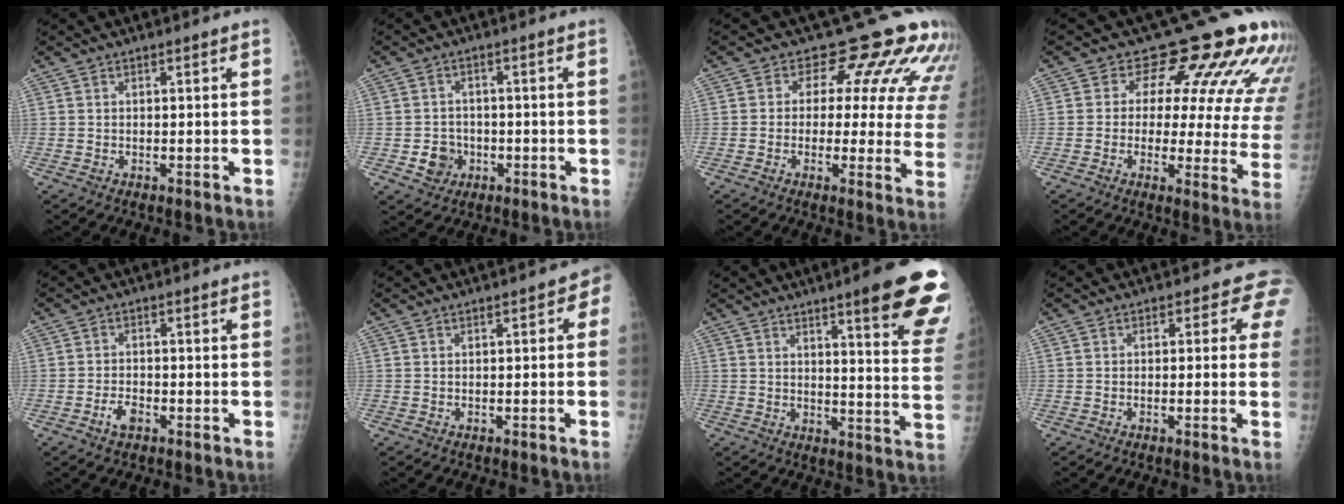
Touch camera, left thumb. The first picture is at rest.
{"total": 4.6, "force": [-1.5, 4.1, 1.3], "torque": [0.002, 0.010, -0.021]}
{"total": 14.2, "force": [9.6, 6.8, 8.0], "torque": [-0.042, -0.042, 0.083]}
{"total": 17.6, "force": [12.4, 7.2, 10.2], "torque": [-0.073, -0.060, 0.125]}
{"total": 2.9, "force": [-1.7, 1.5, 1.7], "torque": [-0.029, 0.012, -0.032]}
{"total": 2.0, "force": [-0.3, 1.4, 1.4], "torque": [0.008, 0.011, -0.012]}
{"total": 17.7, "force": [11.2, 2.5, 13.5], "torque": [-0.138, -0.052, 0.128]}
{"total": 2.7, "force": [1.0, 2.1, 1.3], "torque": [0.015, 0.001, -0.014]}